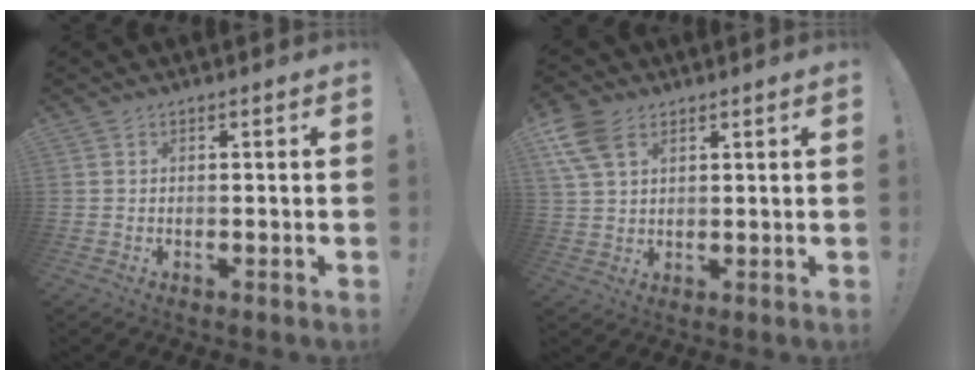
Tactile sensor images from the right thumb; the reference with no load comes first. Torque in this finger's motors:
{"motor_torque": [1.65, 1.03, 0.43, -0.20, -0.05]}